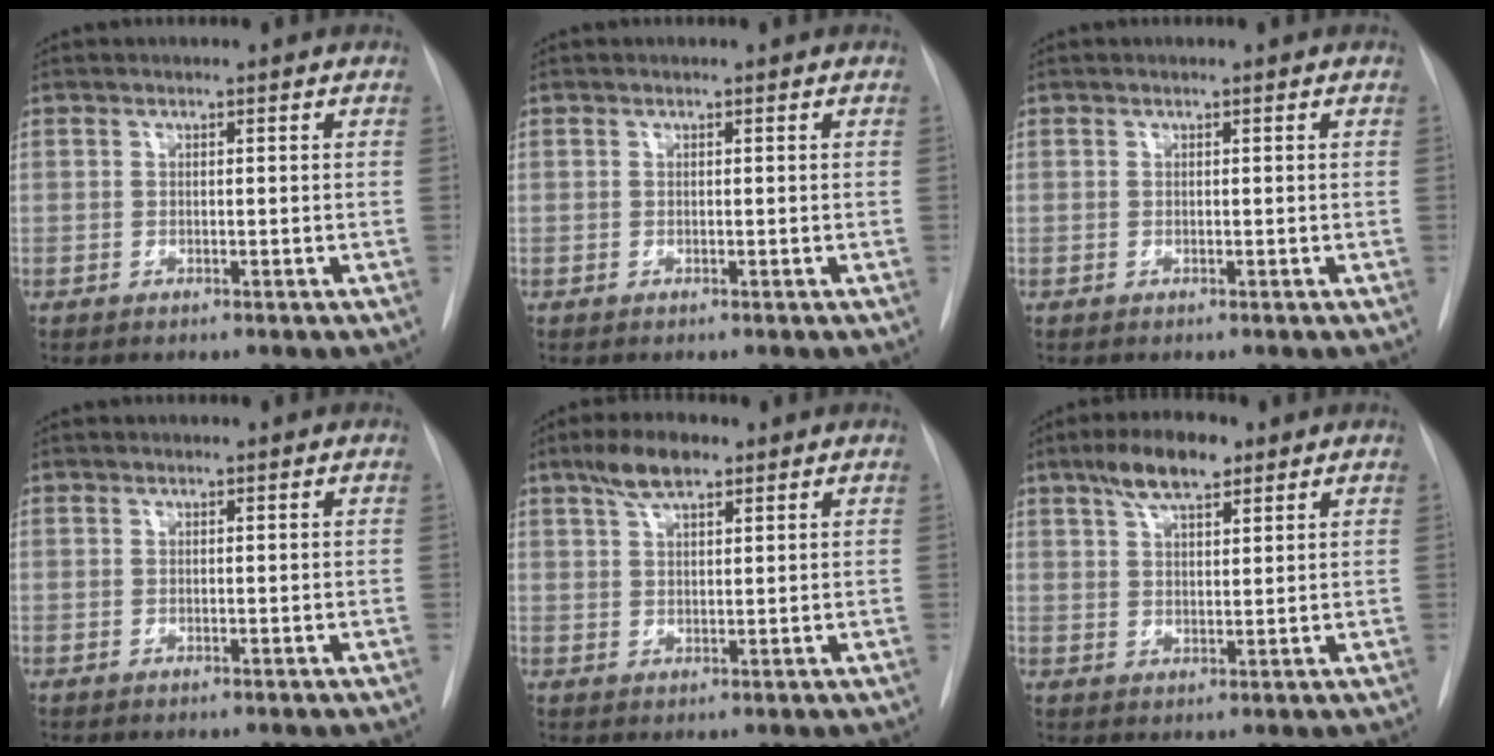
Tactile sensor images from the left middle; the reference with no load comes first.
{"total": 0.0}
{"total": 0.0}
{"total": 0.0}
{"total": 5.4, "force": [3.7, 1.8, 3.5], "torque": [-0.070, 0.013, 0.067]}
{"total": 7.2, "force": [4.8, 2.3, 4.9], "torque": [-0.092, 0.015, 0.084]}